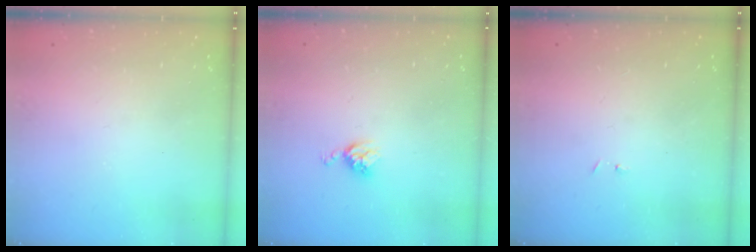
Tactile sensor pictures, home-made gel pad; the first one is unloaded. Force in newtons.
{"total": 5.5, "press": 5.5, "slide": 0.7}
{"total": 2.9, "press": 2.9, "slide": 0.4}